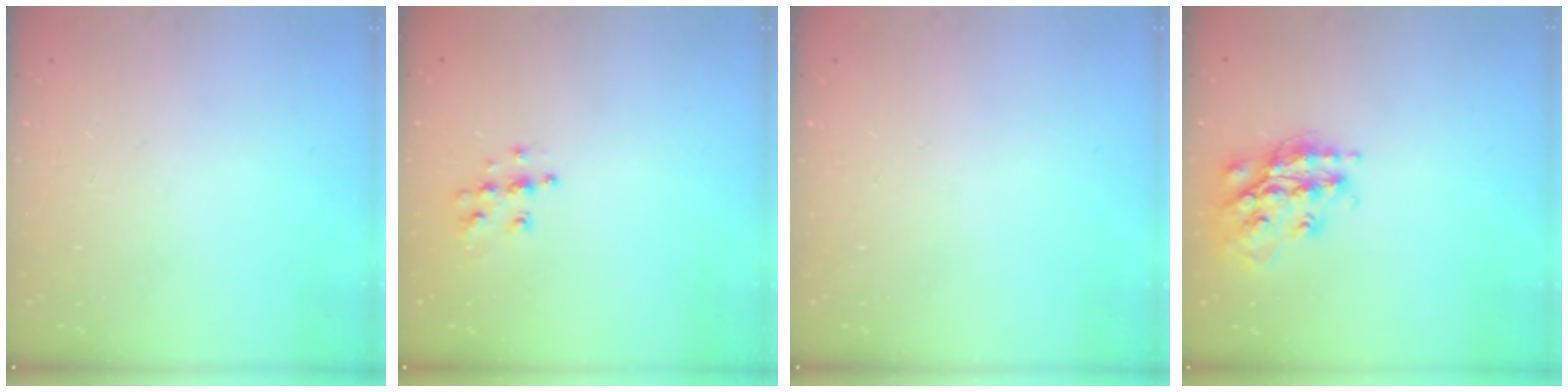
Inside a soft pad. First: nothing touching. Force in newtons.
{"total": 7.4, "press": 7.4, "slide": 0.2}
{"total": 0.0}
{"total": 17.4, "press": 17.4, "slide": 1.4}